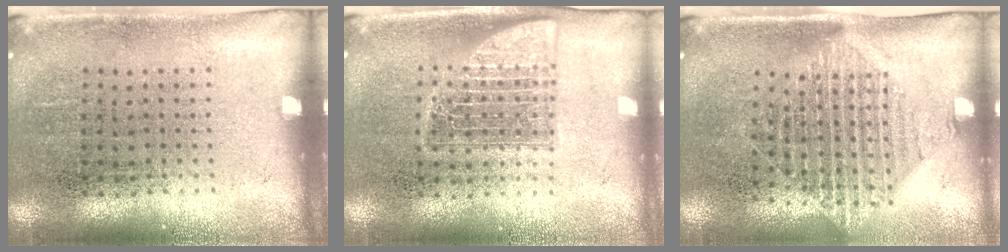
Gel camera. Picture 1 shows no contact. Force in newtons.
{"total": 1.5, "press": 1.5, "slide": 0.3}
{"total": 1.6, "press": 1.3, "slide": 0.9}